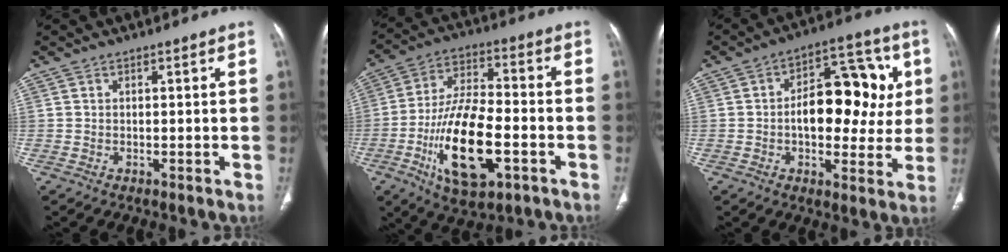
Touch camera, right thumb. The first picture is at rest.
{"total": 18.5, "force": [-6.1, 8.0, 15.6], "torque": [-0.281, 0.023, -0.100]}
{"total": 17.3, "force": [1.2, 10.0, 14.1], "torque": [-0.149, 0.027, 0.015]}